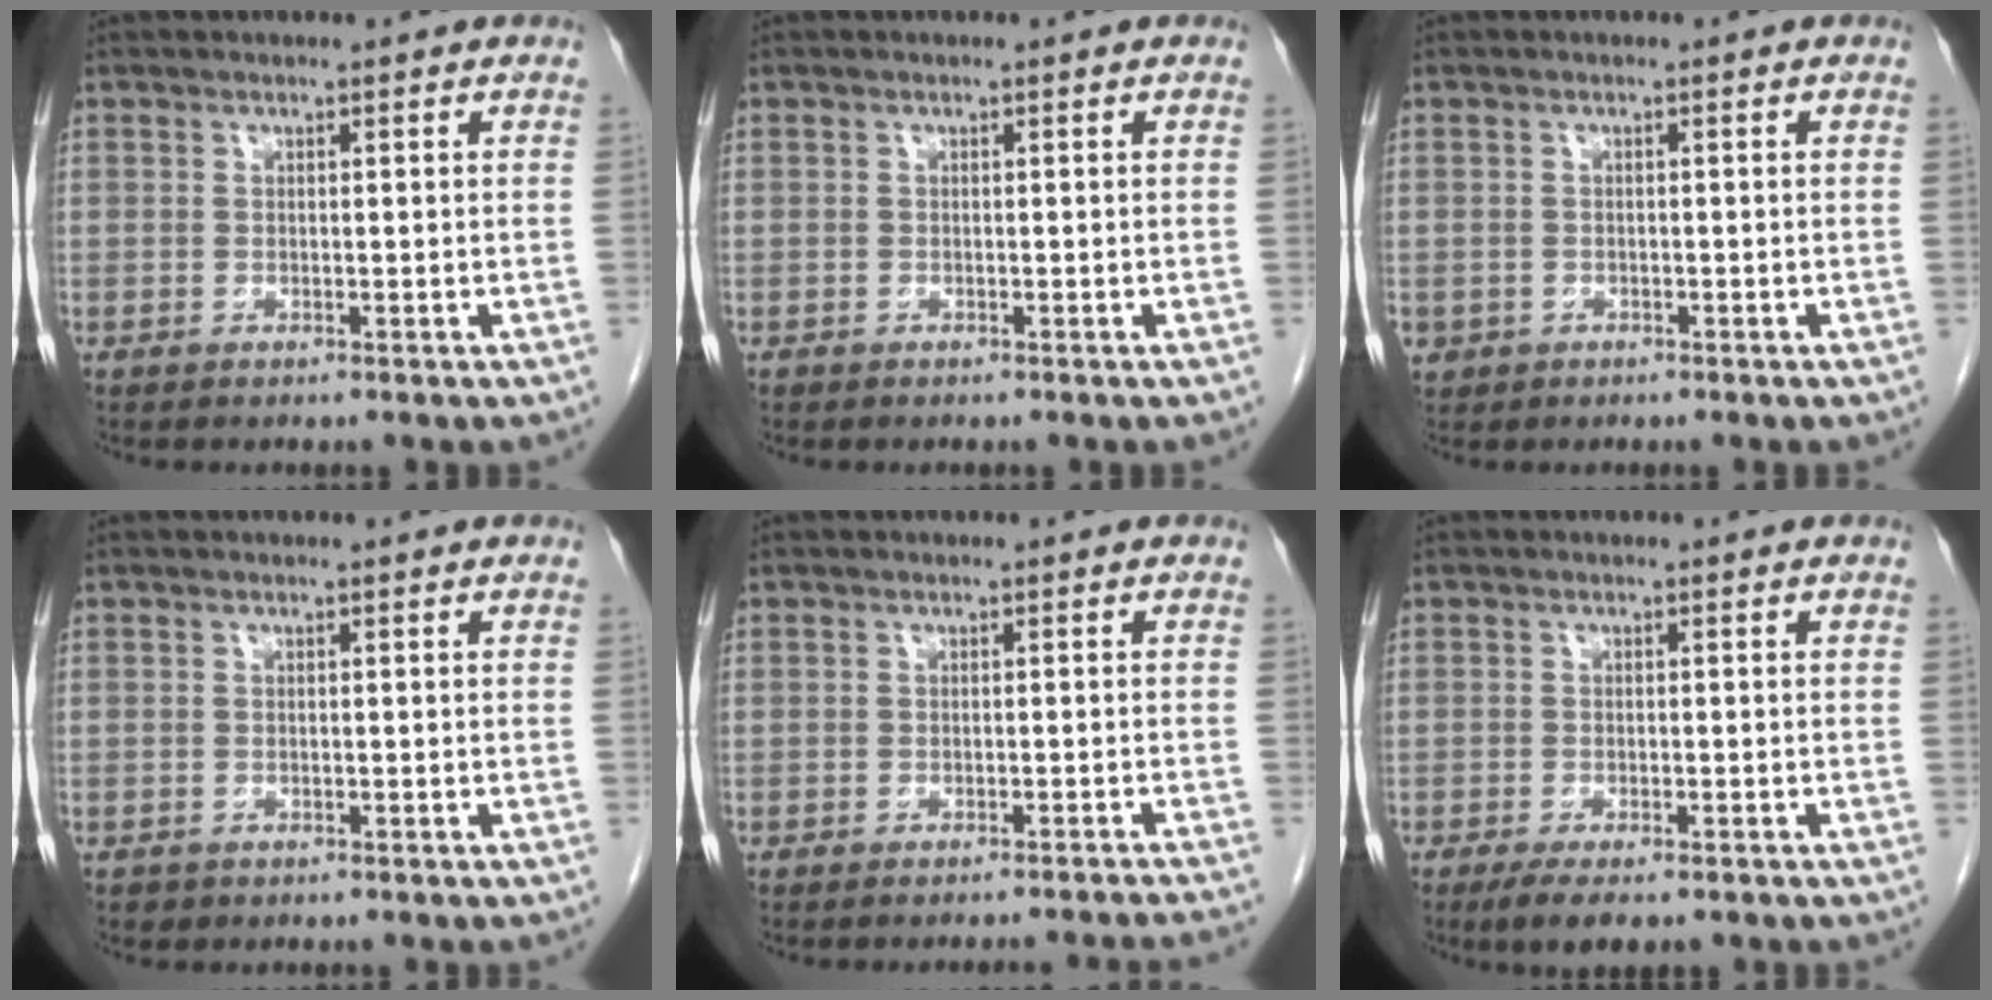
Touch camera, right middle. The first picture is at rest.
{"total": 0.0}
{"total": 1.7, "force": [-0.7, 1.5, 0.3], "torque": [-0.006, 0.004, -0.007]}
{"total": 0.6, "force": [-0.4, 0.5, 0.0], "torque": [-0.009, 0.002, -0.007]}
{"total": 8.3, "force": [-8.0, -1.2, 1.8], "torque": [-0.008, -0.011, -0.089]}
{"total": 5.2, "force": [-3.9, 1.4, 3.2], "torque": [-0.052, -0.012, -0.056]}